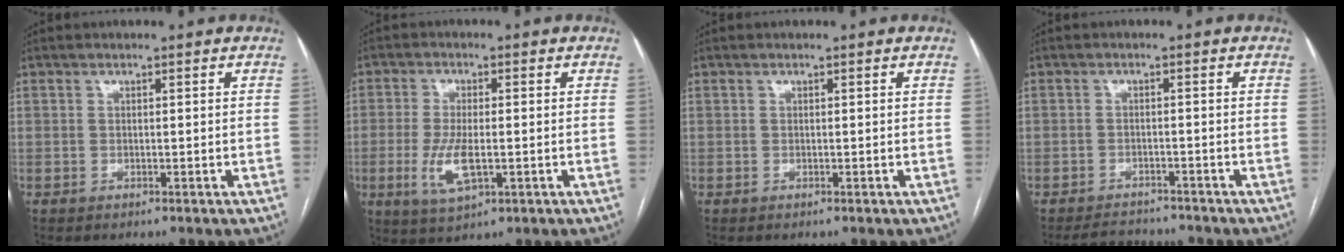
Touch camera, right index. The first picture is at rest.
{"total": 6.7, "force": [-1.5, 2.4, 6.1], "torque": [-0.134, -0.011, -0.023]}
{"total": 0.0}
{"total": 4.7, "force": [-4.4, 1.5, 0.2], "torque": [-0.002, -0.002, -0.069]}